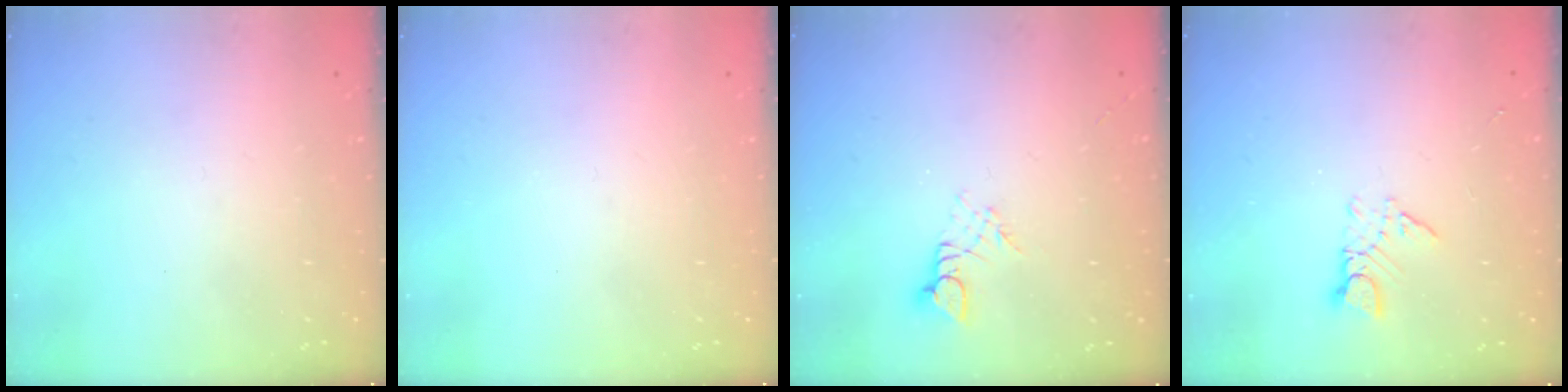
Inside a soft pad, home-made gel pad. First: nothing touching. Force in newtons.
{"total": 0.0}
{"total": 2.7, "press": 2.7, "slide": 0.4}
{"total": 4.1, "press": 4.1, "slide": 0.5}